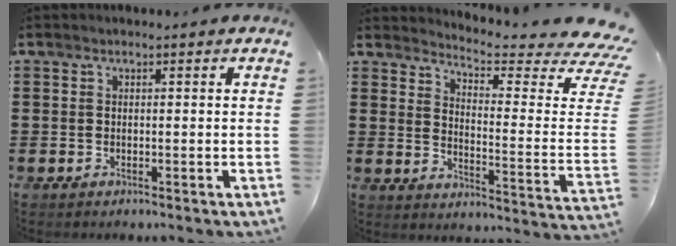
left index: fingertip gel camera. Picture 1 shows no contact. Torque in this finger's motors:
{"motor_torque": [2.14, 0.00, 0.50, 0.02]}